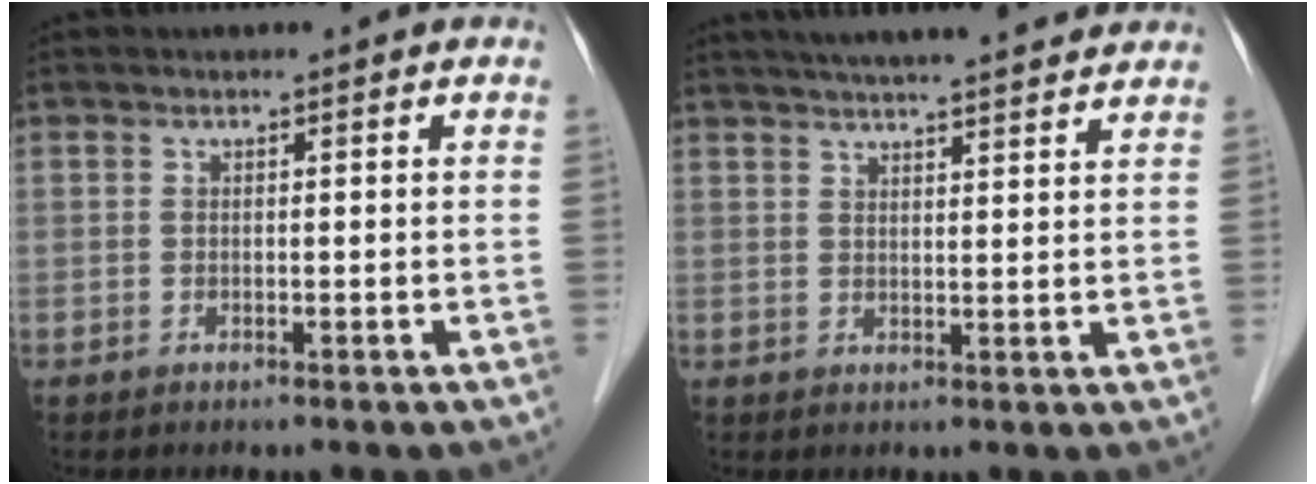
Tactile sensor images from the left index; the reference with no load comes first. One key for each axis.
{"total": 15.3, "fx": 13.6, "fy": 1.4, "fz": 6.8, "tx": -0.107, "ty": 0.033, "tz": 0.183}